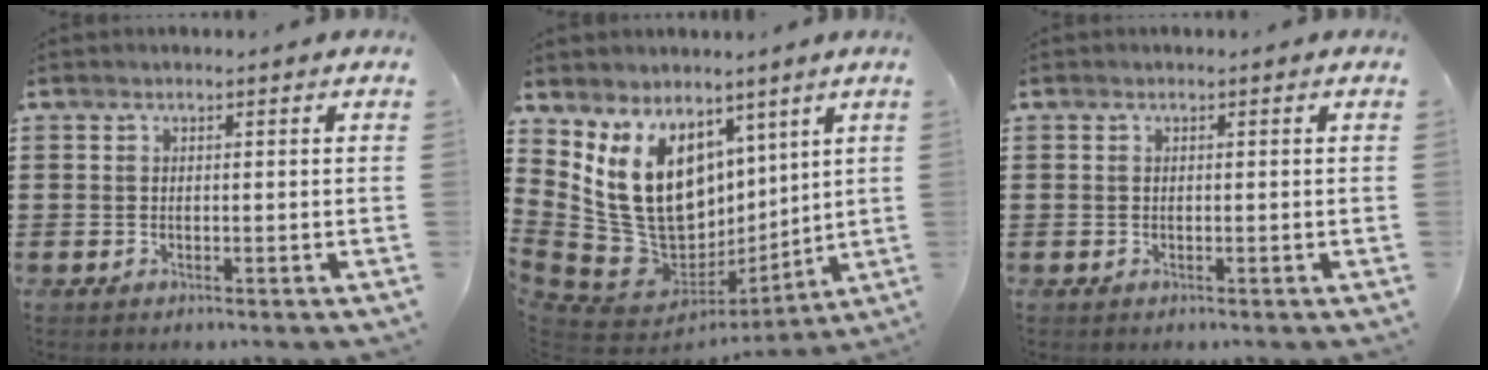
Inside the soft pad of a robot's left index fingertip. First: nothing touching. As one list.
[{"total": 16.2, "force": [4.0, 12.5, 9.5], "torque": [-0.227, -0.039, 0.086]}, {"total": 0.0}]